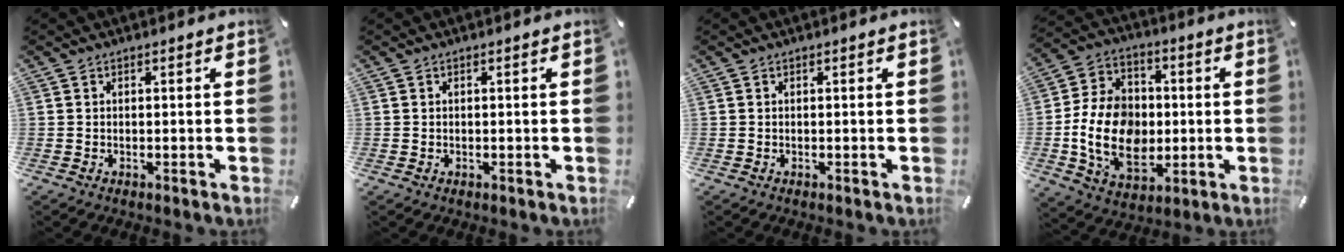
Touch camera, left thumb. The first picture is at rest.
{"total": 0.0}
{"total": 0.0}
{"total": 16.4, "force": [-1.9, 12.6, 10.3], "torque": [-0.220, 0.005, -0.034]}